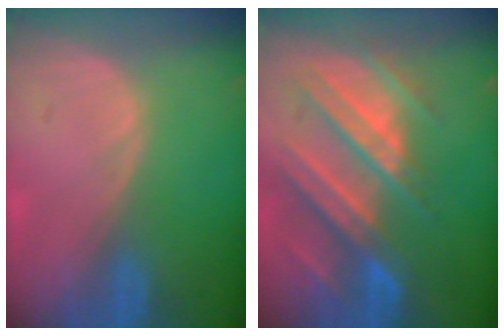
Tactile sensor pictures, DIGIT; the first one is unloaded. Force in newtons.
{"total": 11.1, "press": 9.8, "slide": 5.0}